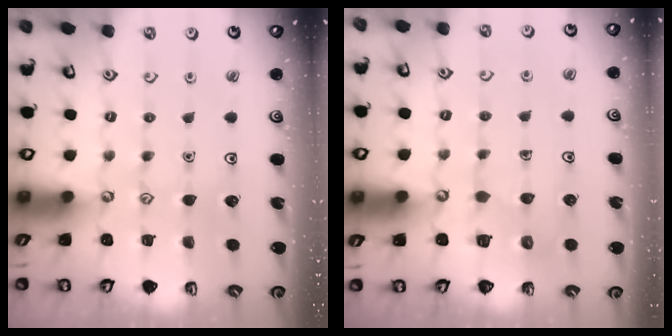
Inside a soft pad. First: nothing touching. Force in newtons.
{"total": 2.2, "press": 2.2, "slide": 0.1}